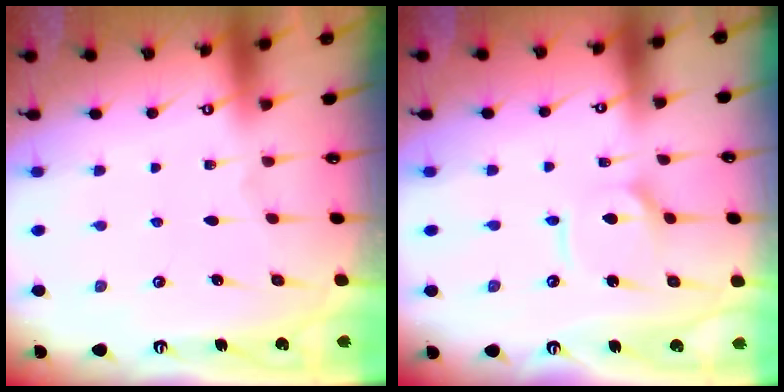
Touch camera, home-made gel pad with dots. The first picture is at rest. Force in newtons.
{"total": 5.8, "press": 5.8, "slide": 0.6}